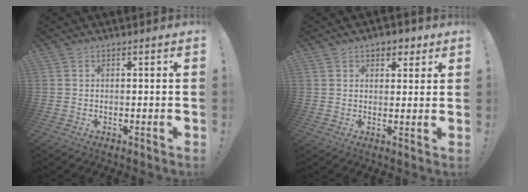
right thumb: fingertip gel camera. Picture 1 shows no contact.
{"total": 4.4, "force": [2.6, 3.1, 1.8], "torque": [-0.006, -0.012, 0.043]}